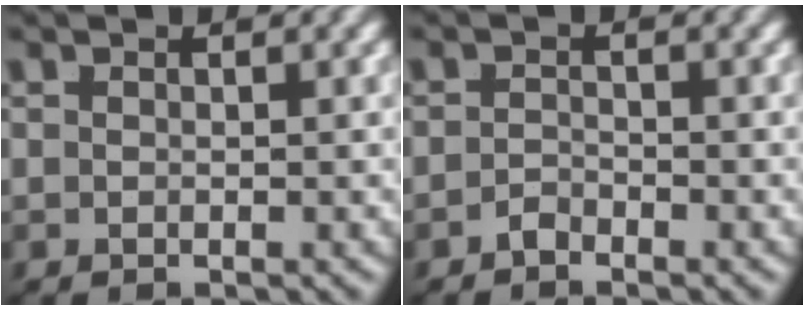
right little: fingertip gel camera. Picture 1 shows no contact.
{"total": 1.6, "force": [-1.6, -0.2, 0.0], "torque": [0.007, -0.008, -0.026]}